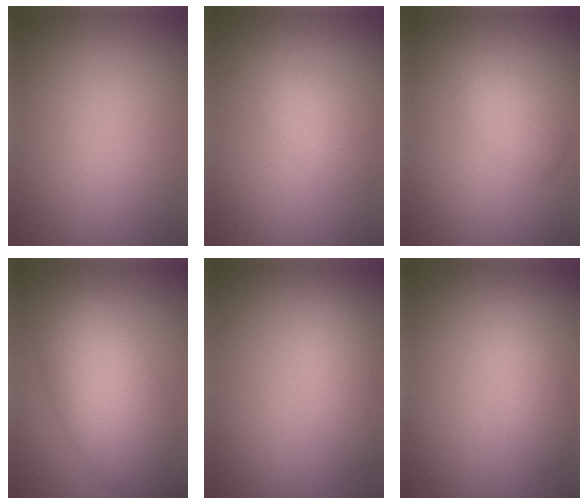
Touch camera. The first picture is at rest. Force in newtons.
{"total": 1.3, "press": 1.3, "slide": 0.1}
{"total": 2.0, "press": 2.0, "slide": 0.0}
{"total": 8.0, "press": 7.9, "slide": 0.4}
{"total": 3.4, "press": 3.4, "slide": 0.3}
{"total": 2.5, "press": 2.5, "slide": 0.1}